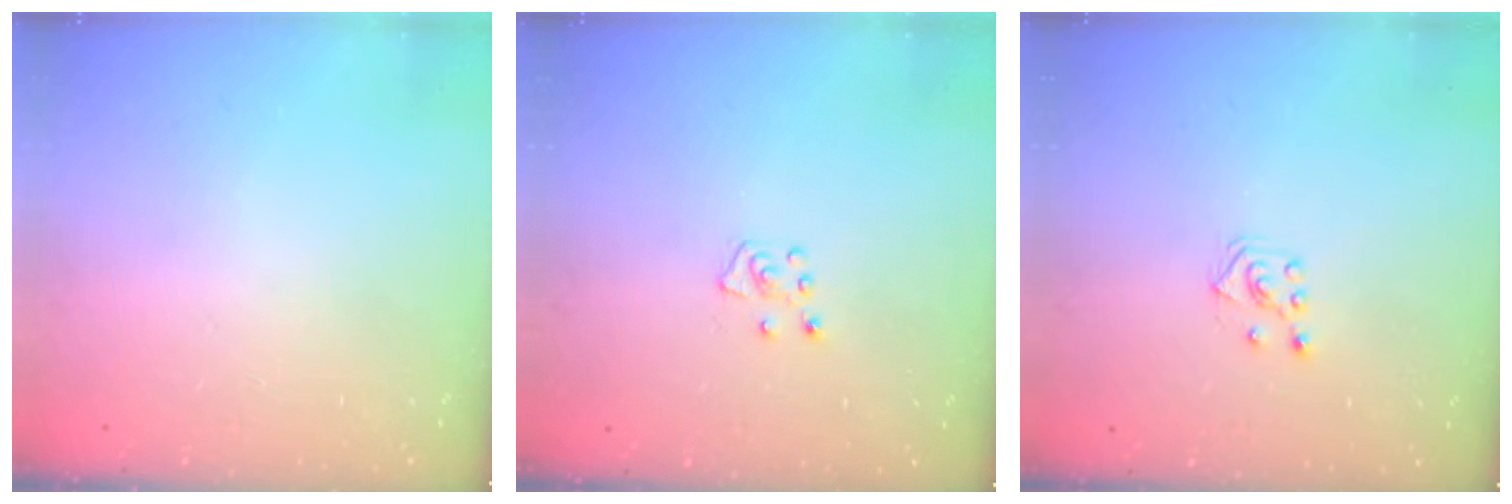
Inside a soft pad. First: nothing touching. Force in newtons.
{"total": 5.0, "press": 5.0, "slide": 0.5}
{"total": 3.8, "press": 3.8, "slide": 0.3}